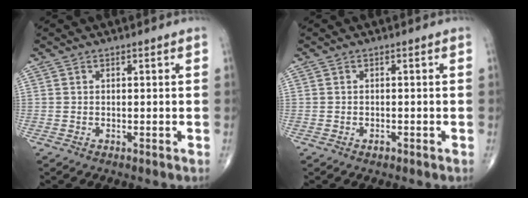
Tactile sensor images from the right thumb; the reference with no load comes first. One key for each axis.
{"total": 0.8, "fx": -0.5, "fy": 0.4, "fz": 0.4, "tx": -0.006, "ty": 0.002, "tz": -0.010}